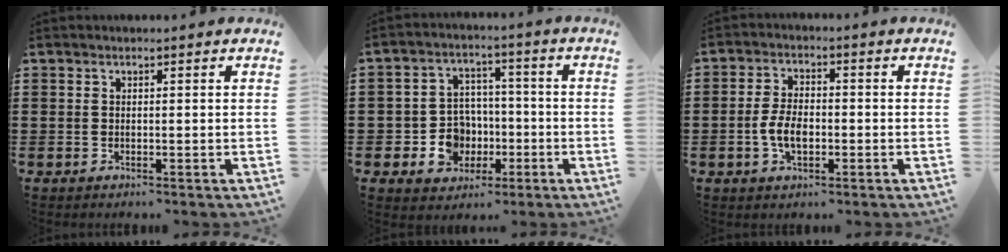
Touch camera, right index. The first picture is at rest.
{"total": 7.7, "force": [-2.1, 6.9, 2.9], "torque": [-0.083, 0.016, -0.029]}
{"total": 5.1, "force": [-1.2, 2.7, 4.1], "torque": [-0.095, 0.000, -0.027]}